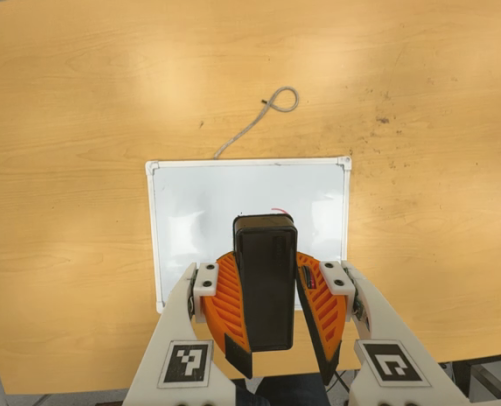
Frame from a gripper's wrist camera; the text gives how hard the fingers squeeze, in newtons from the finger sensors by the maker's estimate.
{"total": 9.5, "left": 9.3, "right": 9.7}